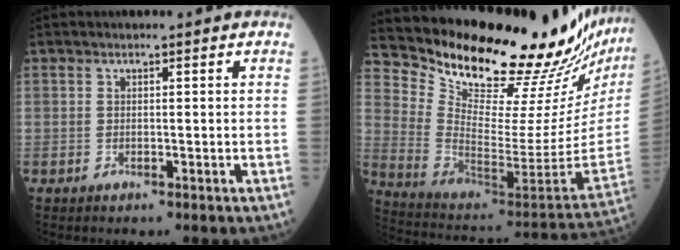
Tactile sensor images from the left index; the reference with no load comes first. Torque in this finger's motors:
{"motor_torque": [0.49, -0.69, 0.29, 0.06]}